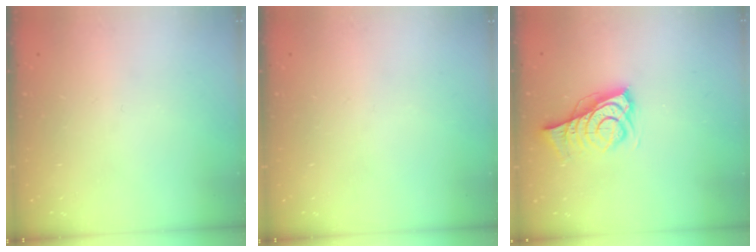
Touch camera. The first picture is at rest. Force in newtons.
{"total": 0.0}
{"total": 9.1, "press": 8.9, "slide": 2.2}